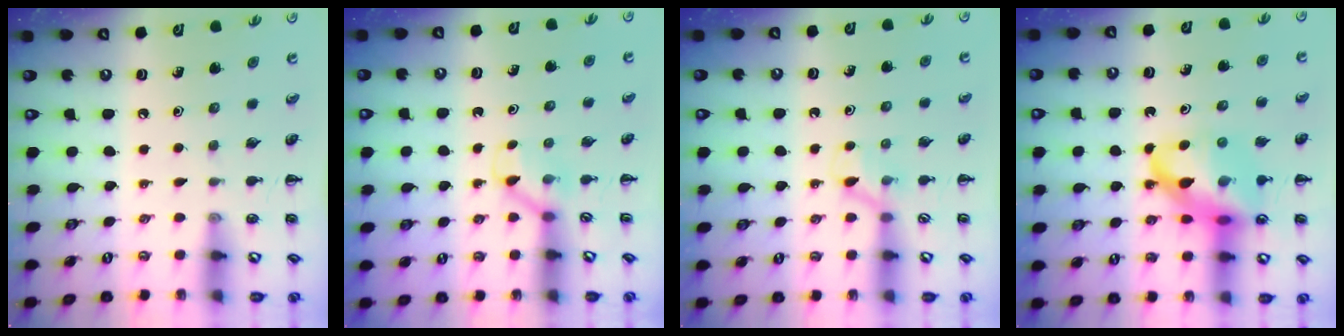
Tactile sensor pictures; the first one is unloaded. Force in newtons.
{"total": 3.1, "press": 2.9, "slide": 1.2}
{"total": 3.8, "press": 3.5, "slide": 1.4}
{"total": 15.9, "press": 15.4, "slide": 3.8}